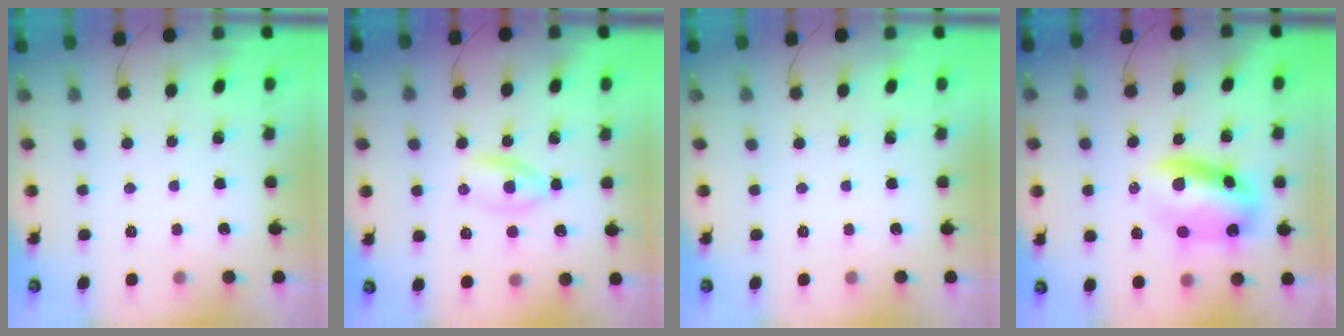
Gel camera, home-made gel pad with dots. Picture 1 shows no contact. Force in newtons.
{"total": 2.7, "press": 2.5, "slide": 1.1}
{"total": 0.0}
{"total": 11.2, "press": 10.9, "slide": 2.7}